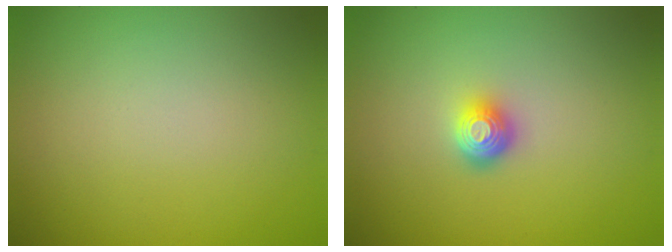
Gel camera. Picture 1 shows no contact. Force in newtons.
{"total": 2.0, "press": 1.5, "slide": 1.3}